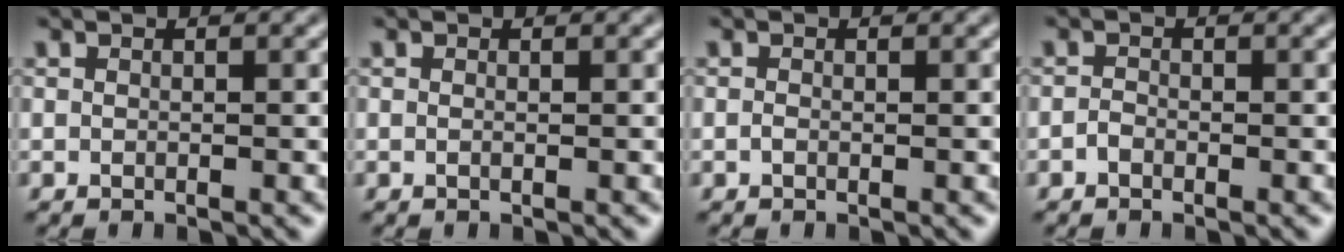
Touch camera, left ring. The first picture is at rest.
{"total": 0.0}
{"total": 0.0}
{"total": 0.7, "force": [-0.4, 0.4, 0.3], "torque": [-0.007, 0.000, -0.011]}